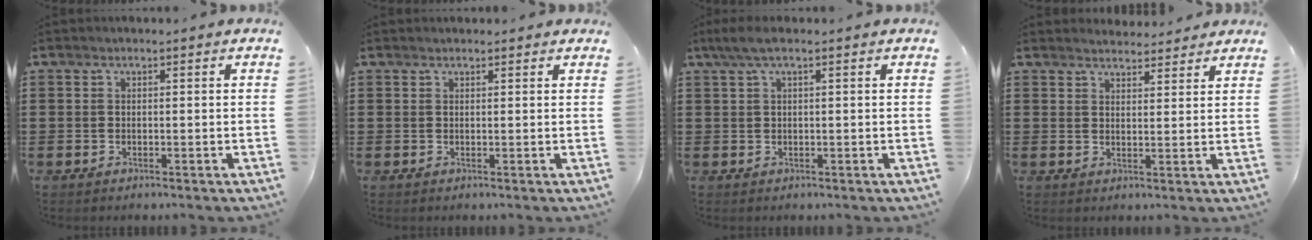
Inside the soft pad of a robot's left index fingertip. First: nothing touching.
{"total": 0.8, "force": [0.7, 0.2, 0.1], "torque": [-0.004, 0.002, 0.014]}
{"total": 2.4, "force": [0.7, 0.4, 2.3], "torque": [-0.051, -0.002, 0.009]}
{"total": 2.9, "force": [2.9, 0.5, 0.1], "torque": [-0.009, -0.005, 0.054]}